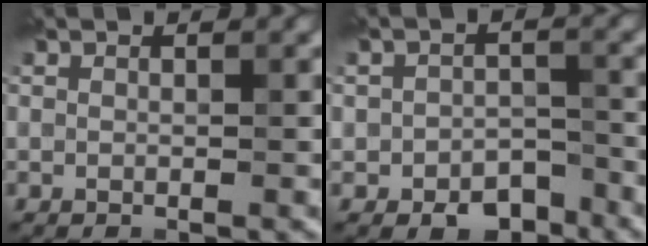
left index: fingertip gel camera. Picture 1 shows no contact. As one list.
[{"total": 4.2, "force": [-2.5, 2.7, 2.2], "torque": [-0.027, -0.010, -0.038]}]